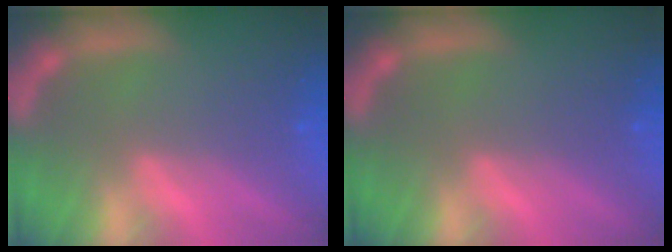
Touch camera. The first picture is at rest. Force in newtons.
{"total": 0.0}